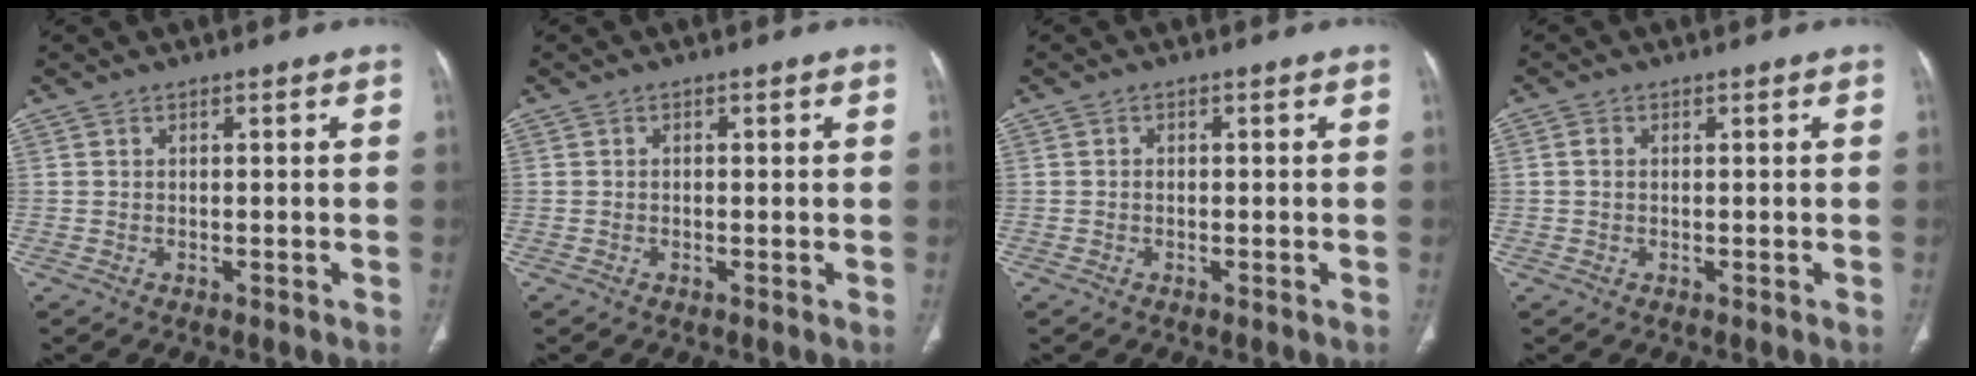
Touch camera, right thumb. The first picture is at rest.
{"total": 0.0}
{"total": 0.6, "force": [-0.2, 0.5, 0.3], "torque": [-0.002, 0.002, -0.005]}
{"total": 1.3, "force": [0.1, 0.9, 0.9], "torque": [-0.017, 0.001, 0.001]}